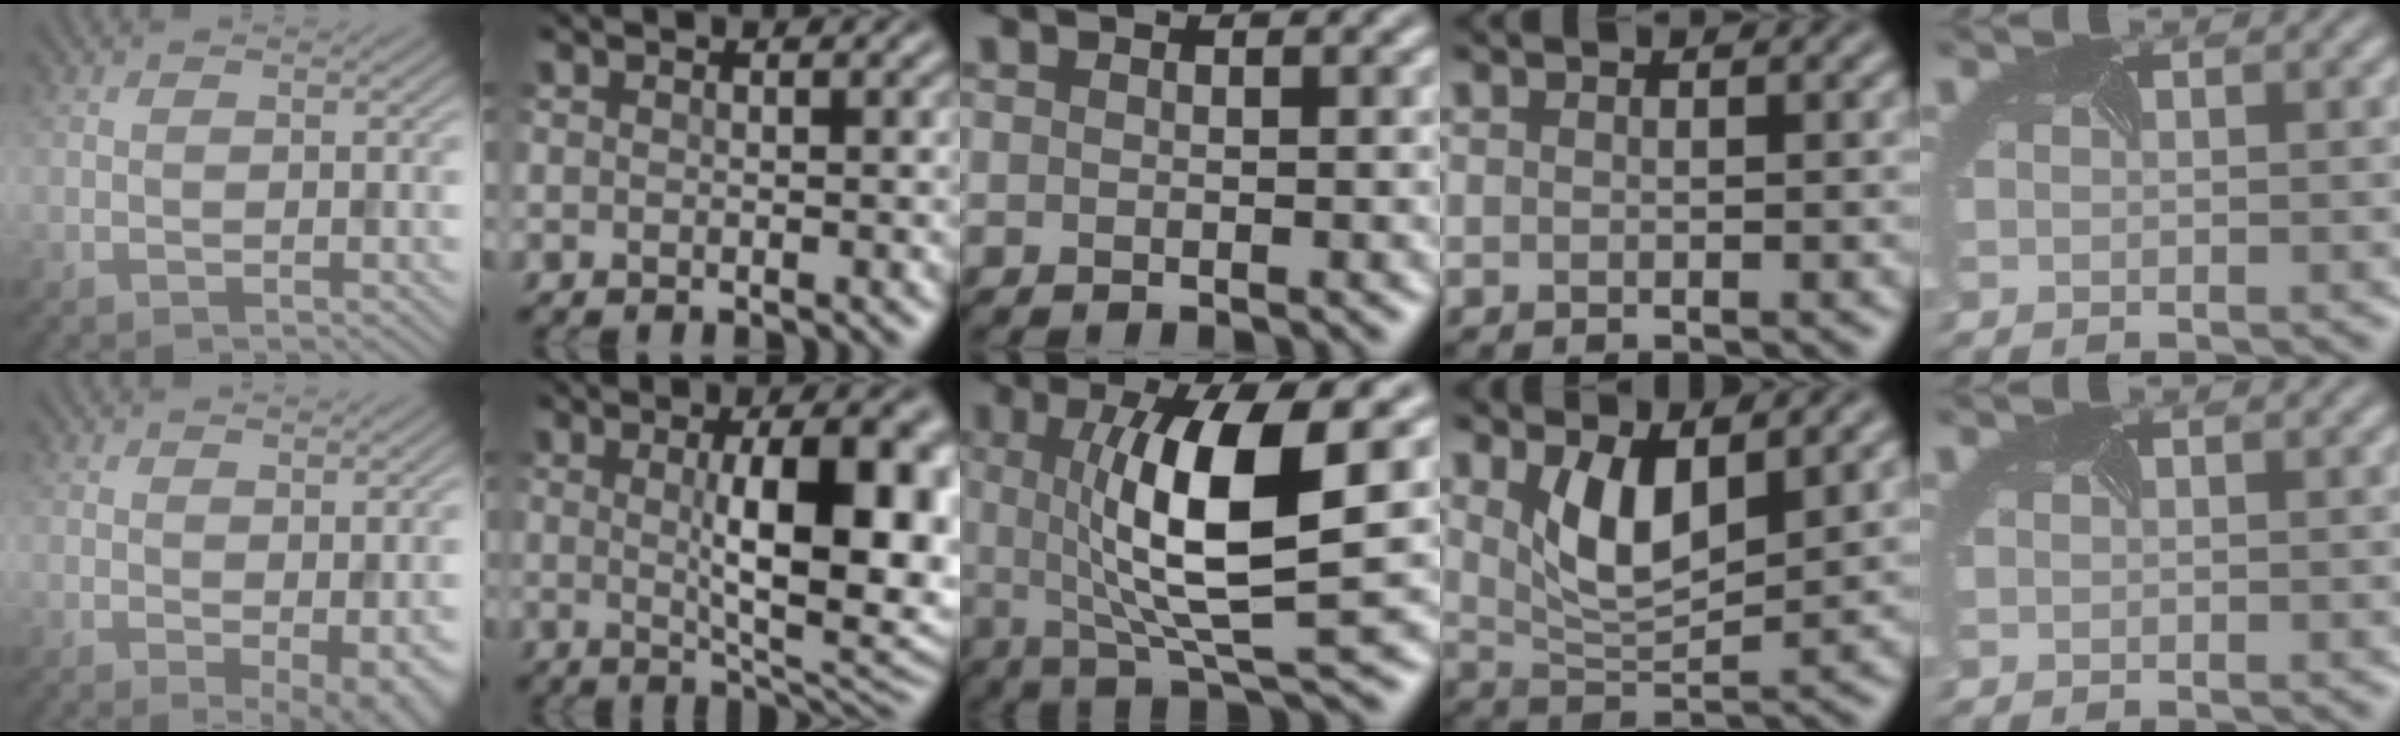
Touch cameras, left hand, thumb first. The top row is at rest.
{"thumb": {"total": 3.4, "force": [-0.5, 1.2, 3.2], "torque": [-0.044, -0.008, -0.003]}, "index": {"total": 10.9, "force": [0.7, 3.0, 10.5], "torque": [-0.127, 0.002, 0.022]}, "middle": {"total": 9.2, "force": [1.2, 2.2, 8.9], "torque": [-0.133, -0.008, 0.024]}, "ring": {"total": 4.8, "force": [2.0, 2.0, 3.9], "torque": [-0.078, -0.010, 0.041]}}